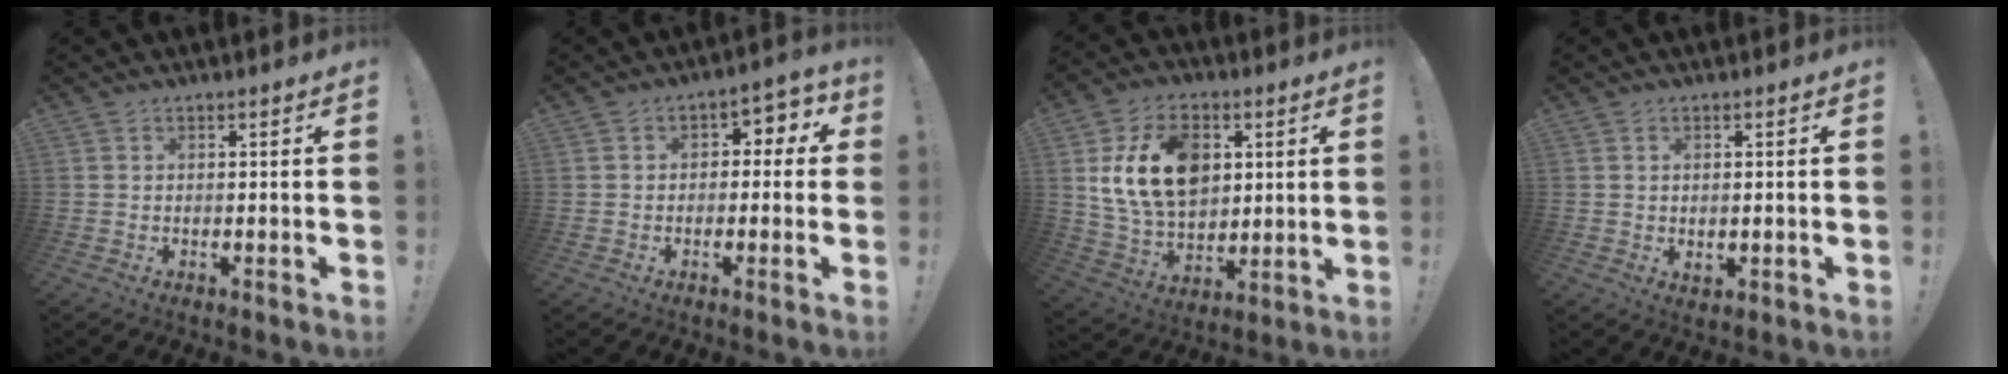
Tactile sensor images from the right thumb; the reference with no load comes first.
{"total": 4.2, "force": [-0.2, 3.4, 2.4], "torque": [-0.024, 0.008, -0.010]}
{"total": 19.1, "force": [4.9, 13.5, 12.7], "torque": [-0.222, -0.016, 0.092]}
{"total": 1.4, "force": [0.6, 0.6, 1.2], "torque": [-0.014, -0.003, 0.008]}